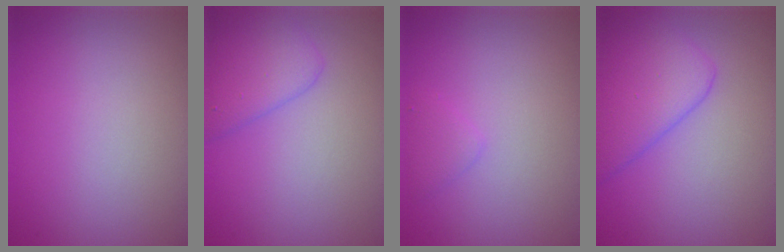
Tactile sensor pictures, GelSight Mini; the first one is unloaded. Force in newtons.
{"total": 3.3, "press": 3.3, "slide": 0.1}
{"total": 1.0, "press": 1.0, "slide": 0.1}
{"total": 4.9, "press": 4.9, "slide": 0.4}